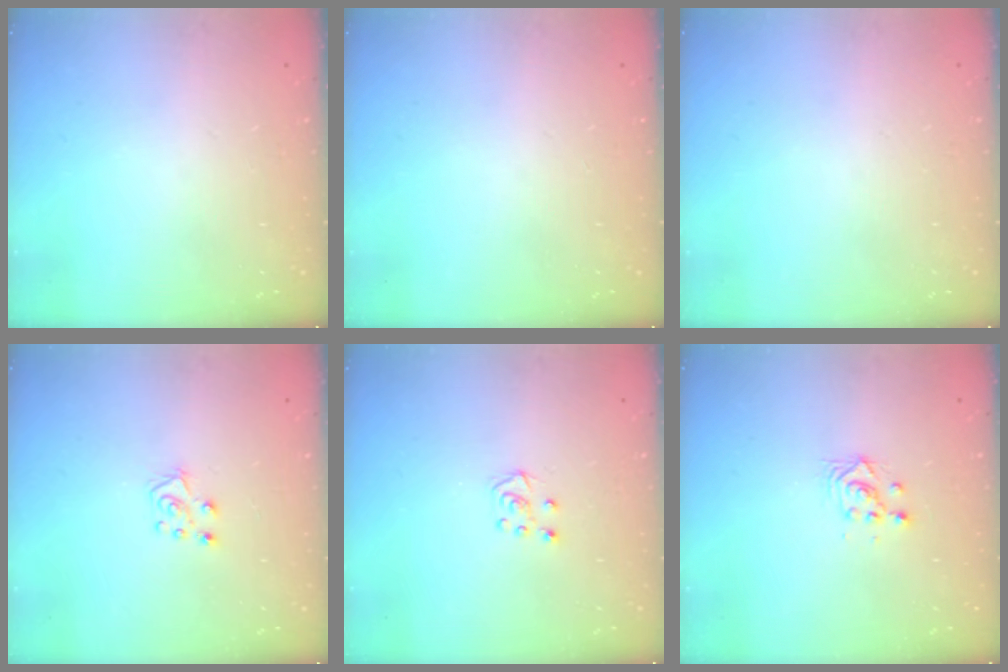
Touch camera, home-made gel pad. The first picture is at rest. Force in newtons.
{"total": 0.0}
{"total": 0.0}
{"total": 6.8, "press": 6.8, "slide": 0.4}
{"total": 5.3, "press": 5.3, "slide": 0.6}
{"total": 3.0, "press": 3.0, "slide": 0.1}